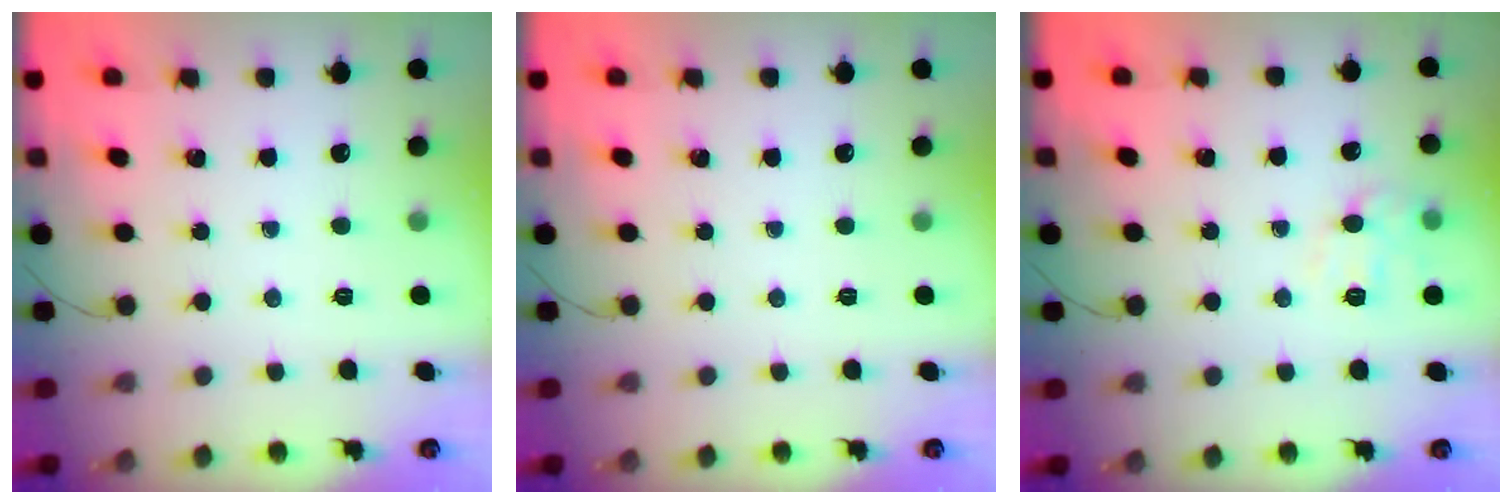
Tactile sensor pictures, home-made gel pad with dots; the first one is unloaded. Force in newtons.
{"total": 0.0}
{"total": 8.7, "press": 8.7, "slide": 1.1}